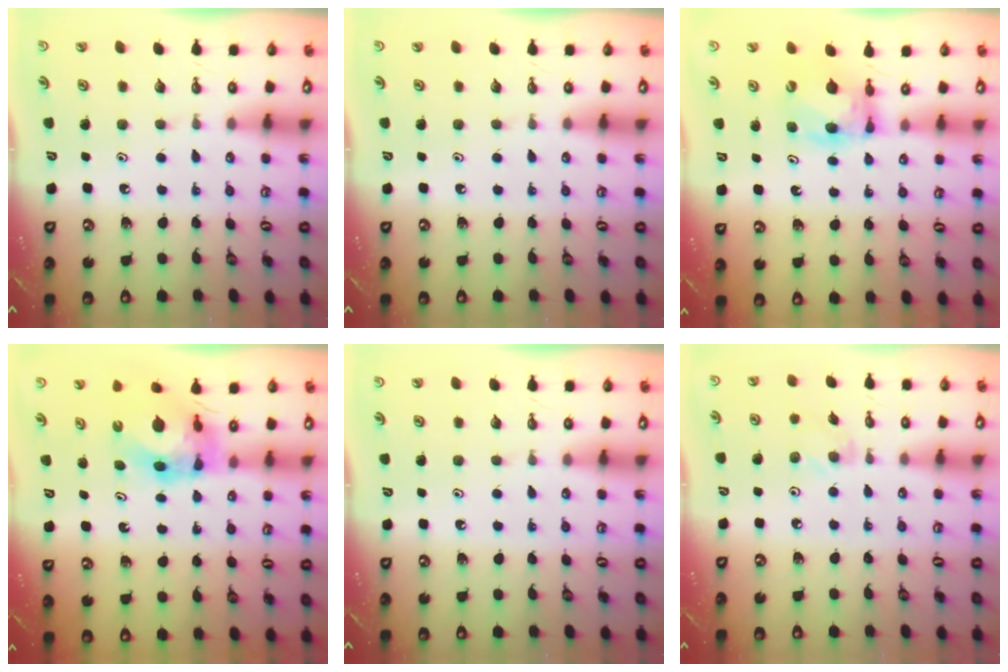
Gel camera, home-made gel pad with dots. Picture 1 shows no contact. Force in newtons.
{"total": 0.0}
{"total": 6.4, "press": 6.4, "slide": 0.5}
{"total": 6.8, "press": 6.8, "slide": 0.5}
{"total": 0.0}
{"total": 3.6, "press": 3.6, "slide": 0.5}